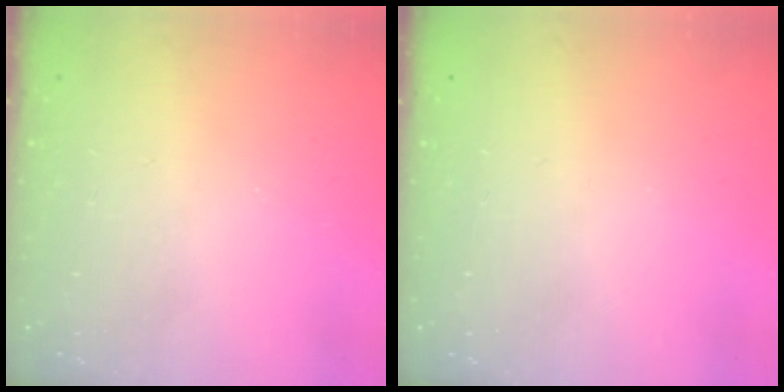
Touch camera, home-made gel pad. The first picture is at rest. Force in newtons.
{"total": 0.0}